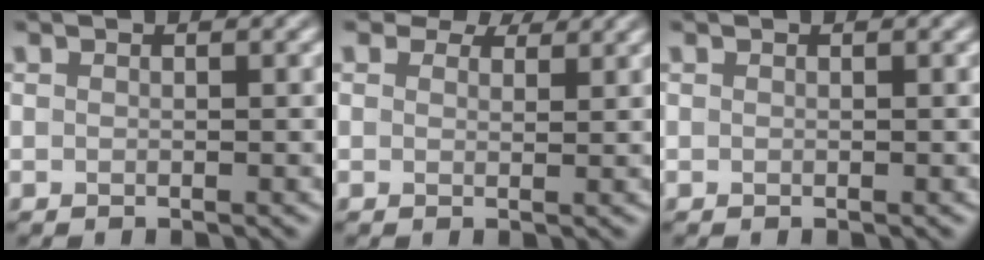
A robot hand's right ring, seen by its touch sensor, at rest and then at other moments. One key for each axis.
{"total": 3.3, "fx": 2.7, "fy": 1.5, "fz": 1.3, "tx": -0.025, "ty": -0.001, "tz": 0.031}
{"total": 0.0}